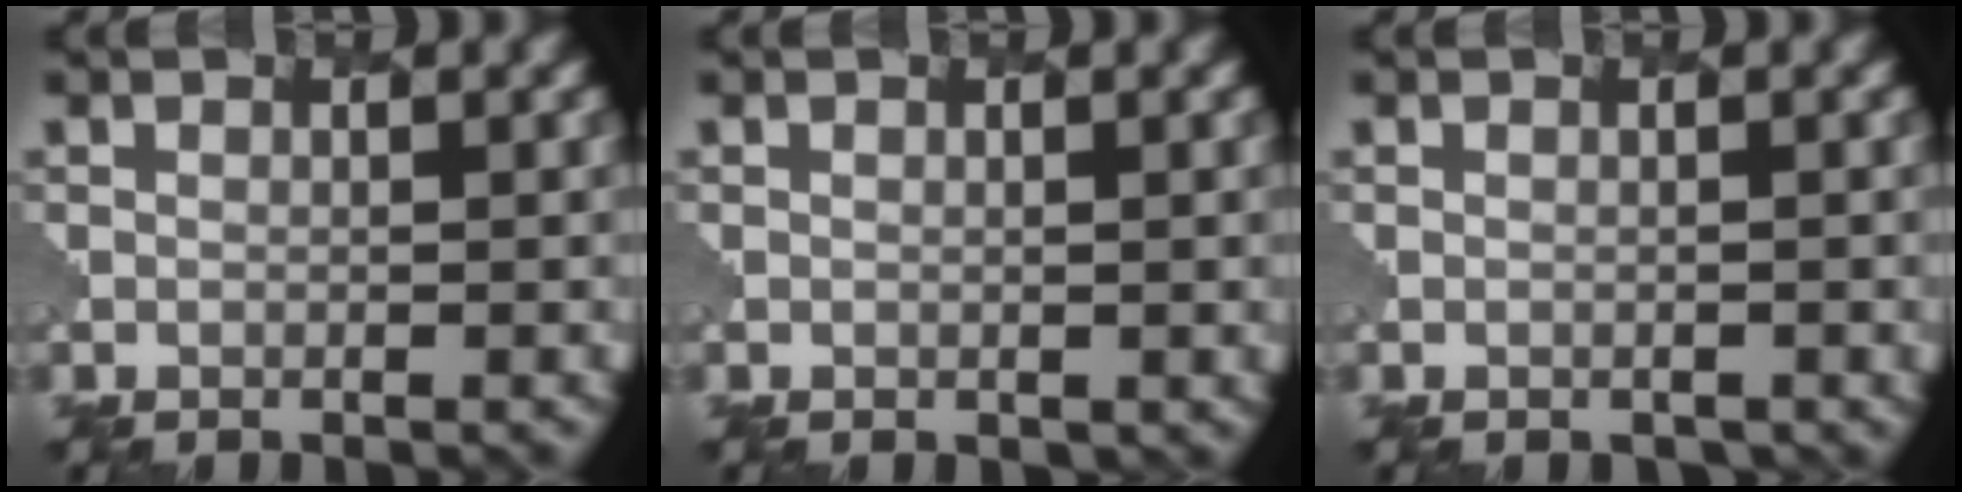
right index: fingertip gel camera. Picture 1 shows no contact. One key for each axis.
{"total": 0.7, "fx": 0.2, "fy": 0.6, "fz": 0.4, "tx": -0.007, "ty": -0.003, "tz": 0.004}
{"total": 0.7, "fx": -0.3, "fy": 0.6, "fz": 0.2, "tx": -0.003, "ty": 0.000, "tz": 0.001}